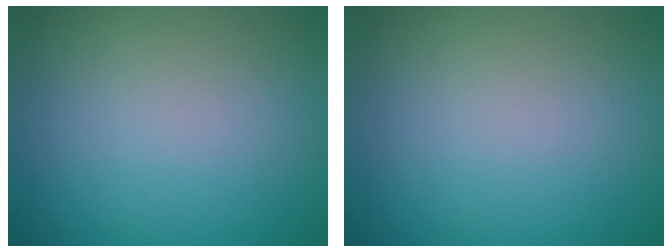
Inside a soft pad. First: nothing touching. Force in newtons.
{"total": 0.0}